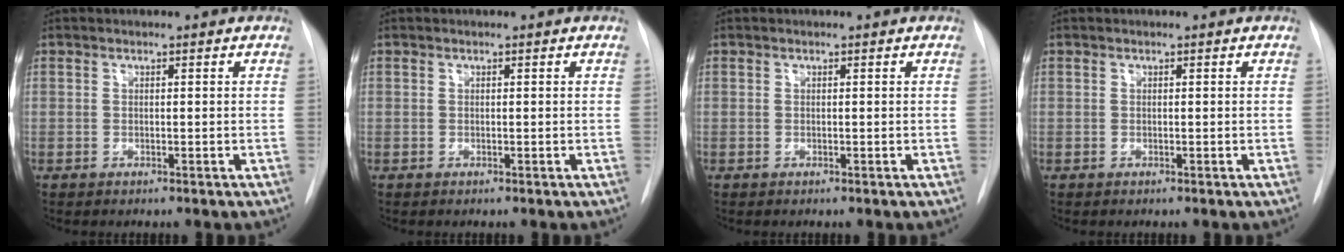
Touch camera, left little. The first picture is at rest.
{"total": 0.0}
{"total": 0.0}
{"total": 0.0}